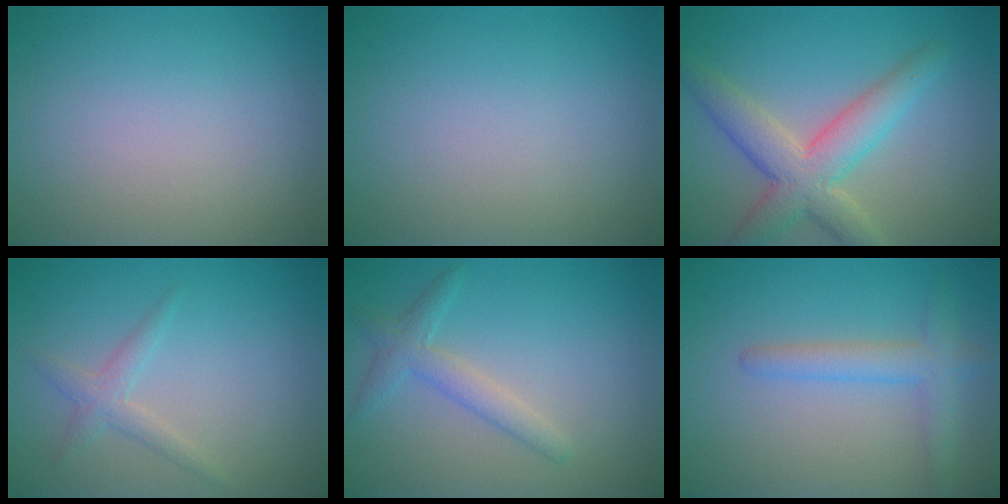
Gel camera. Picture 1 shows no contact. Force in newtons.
{"total": 0.0}
{"total": 5.8, "press": 5.7, "slide": 0.6}
{"total": 1.7, "press": 1.7, "slide": 0.1}
{"total": 2.4, "press": 2.4, "slide": 0.0}
{"total": 2.8, "press": 2.8, "slide": 0.2}